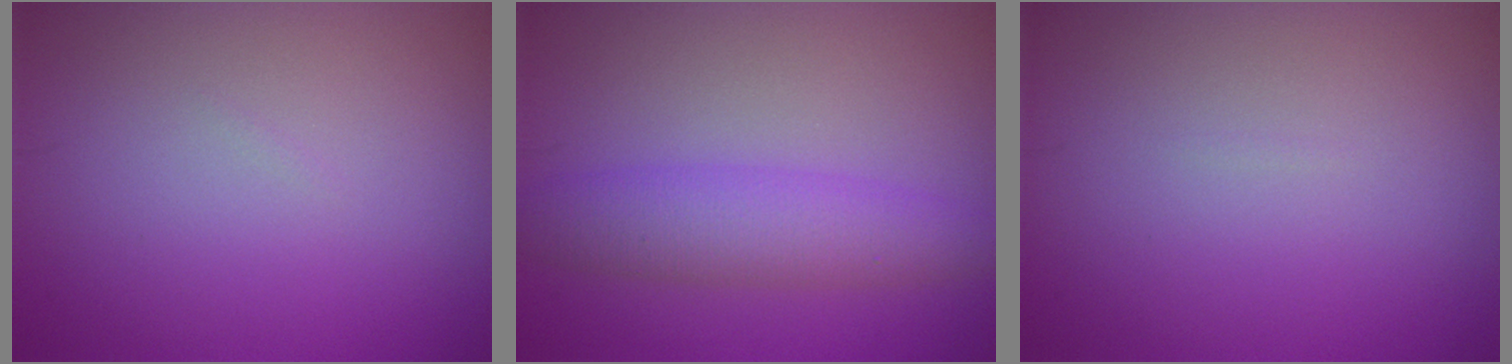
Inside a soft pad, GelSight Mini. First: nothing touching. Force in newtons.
{"total": 4.1, "press": 4.1, "slide": 0.2}
{"total": 0.0}